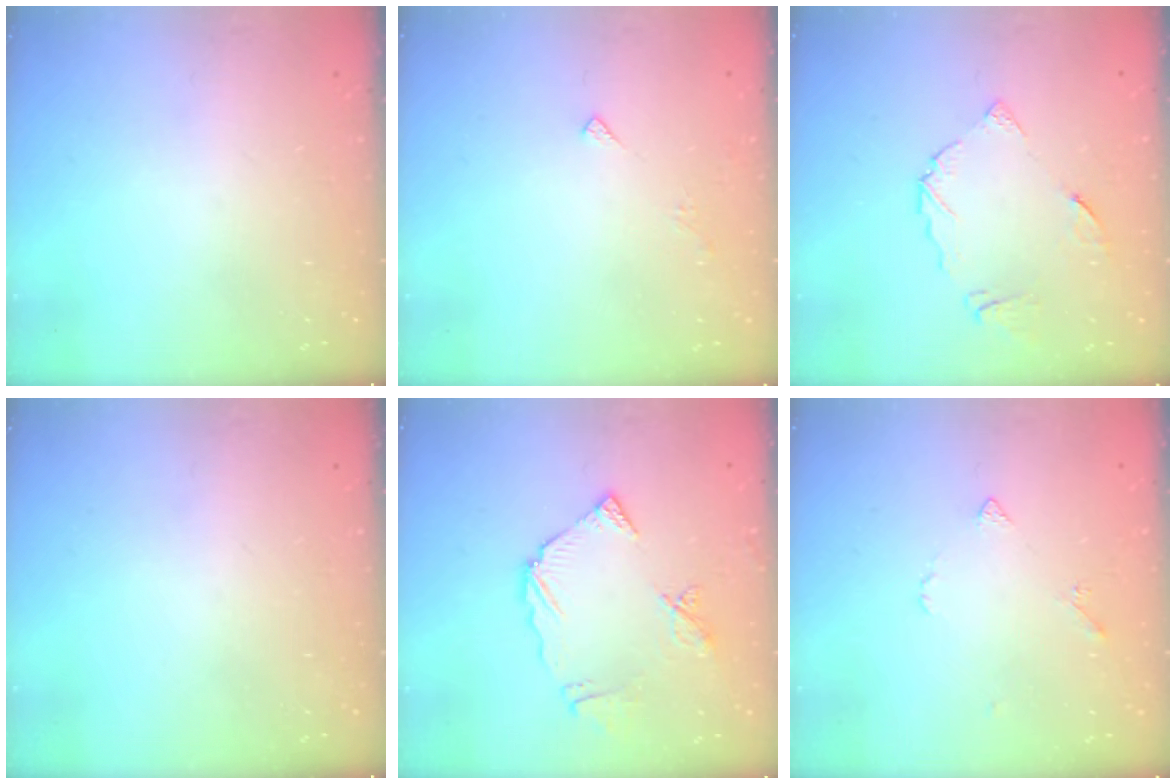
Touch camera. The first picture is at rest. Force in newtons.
{"total": 3.7, "press": 3.6, "slide": 0.5}
{"total": 7.6, "press": 7.6, "slide": 0.8}
{"total": 0.0}
{"total": 10.8, "press": 10.7, "slide": 1.4}
{"total": 3.9, "press": 3.8, "slide": 0.7}